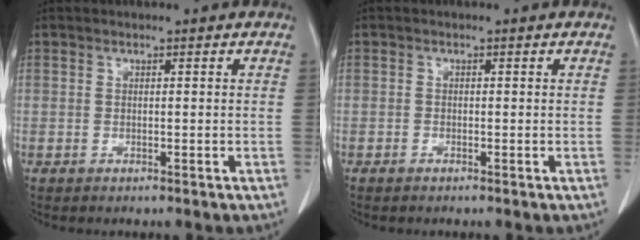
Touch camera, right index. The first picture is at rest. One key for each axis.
{"total": 0.9, "fx": -0.5, "fy": 0.5, "fz": 0.5, "tx": -0.009, "ty": 0.001, "tz": -0.006}